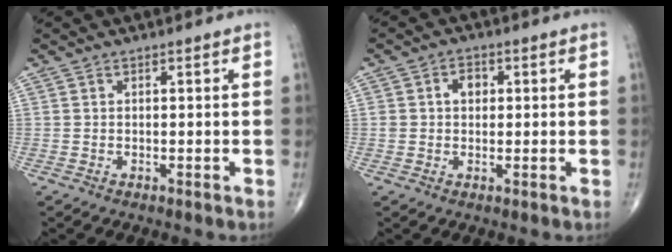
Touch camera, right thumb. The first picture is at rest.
{"total": 3.4, "force": [0.7, 2.7, 2.0], "torque": [-0.016, 0.005, 0.010]}